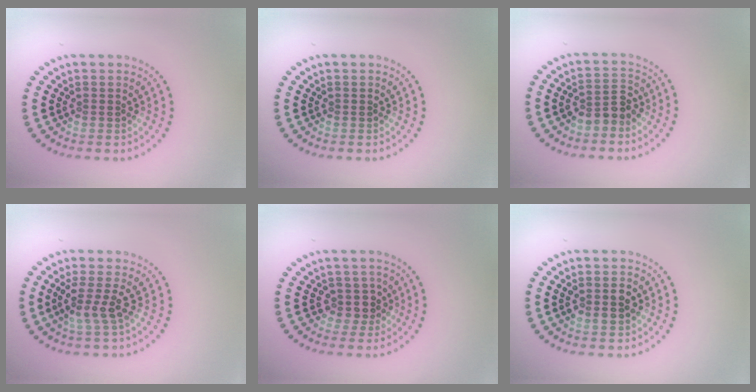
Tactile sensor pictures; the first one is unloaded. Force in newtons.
{"total": 0.0}
{"total": 2.6, "press": 2.4, "slide": 1.0}
{"total": 2.6, "press": 1.9, "slide": 1.7}
{"total": 2.0, "press": 1.6, "slide": 1.3}
{"total": 2.2, "press": 2.2, "slide": 0.2}